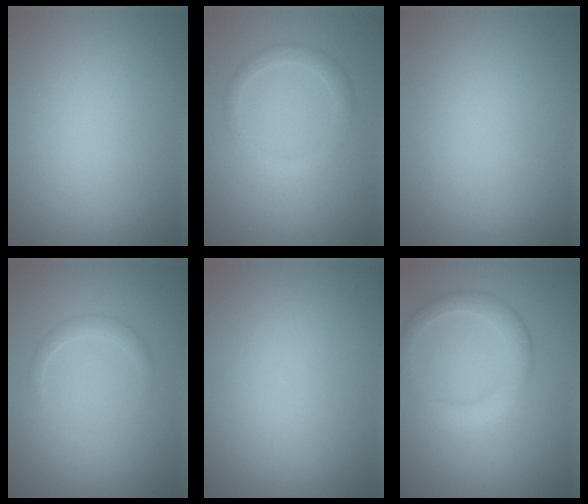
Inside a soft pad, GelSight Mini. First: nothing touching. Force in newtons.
{"total": 1.8, "press": 1.8, "slide": 0.0}
{"total": 0.0}
{"total": 1.4, "press": 1.4, "slide": 0.1}
{"total": 0.0}
{"total": 2.8, "press": 2.8, "slide": 0.3}